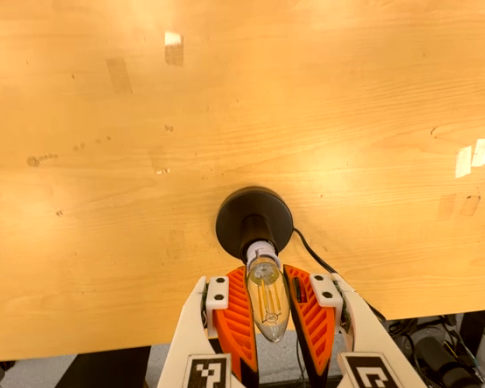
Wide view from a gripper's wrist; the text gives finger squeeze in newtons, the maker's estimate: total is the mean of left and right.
{"total": 13.6, "left": 13.4, "right": 13.9}